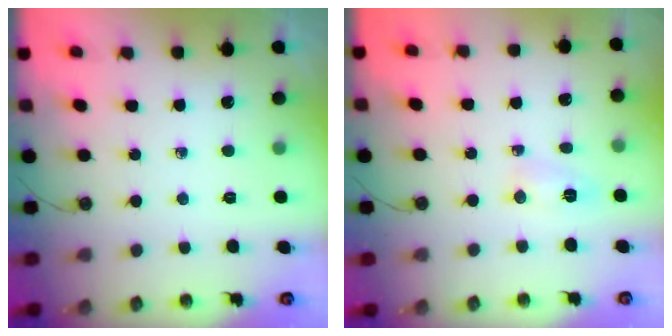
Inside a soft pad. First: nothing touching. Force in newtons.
{"total": 2.9, "press": 2.7, "slide": 1.0}